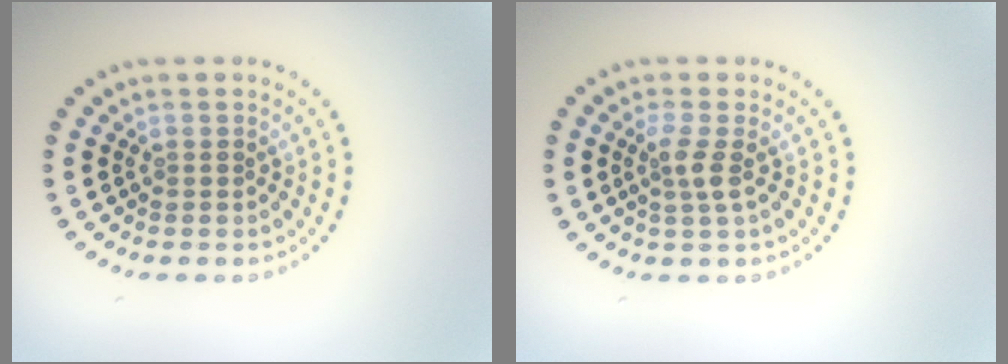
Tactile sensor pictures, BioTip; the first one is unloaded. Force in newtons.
{"total": 1.9, "press": 1.4, "slide": 1.2}